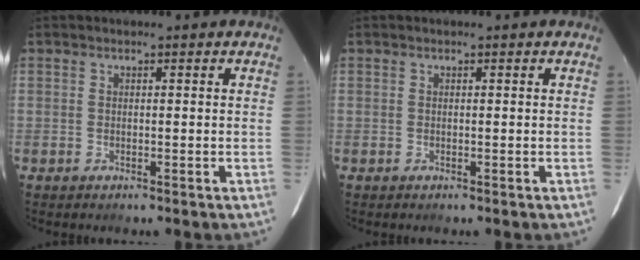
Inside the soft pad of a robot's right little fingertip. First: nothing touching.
{"total": 0.0}